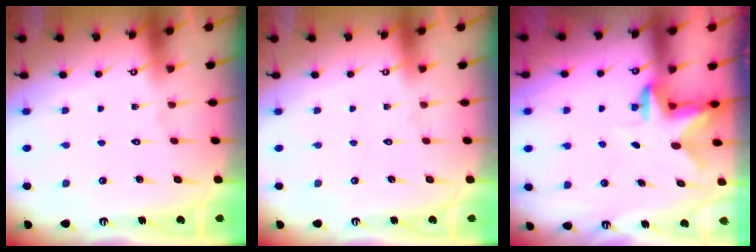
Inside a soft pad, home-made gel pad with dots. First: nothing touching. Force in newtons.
{"total": 0.0}
{"total": 2.8, "press": 2.8, "slide": 0.6}